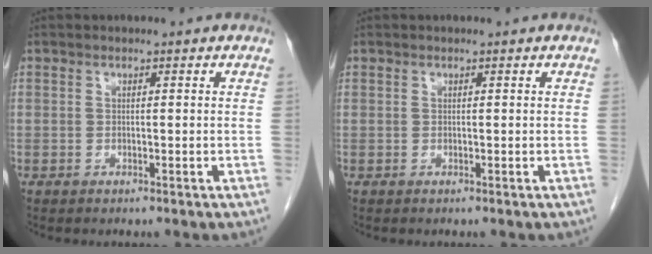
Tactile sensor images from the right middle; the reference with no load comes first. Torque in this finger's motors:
{"motor_torque": [0.03, -0.24, -0.02, 0.00]}